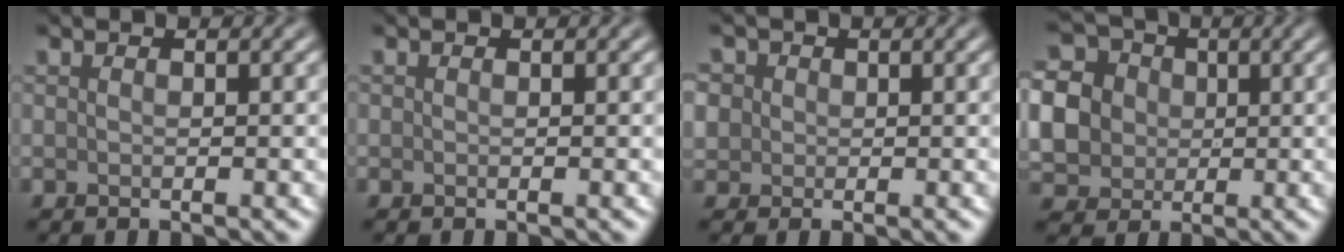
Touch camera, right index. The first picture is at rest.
{"total": 0.0}
{"total": 3.0, "force": [0.4, 2.7, 1.3], "torque": [-0.033, 0.010, 0.004]}
{"total": 8.3, "force": [0.3, 7.4, 3.6], "torque": [-0.100, 0.017, -0.014]}